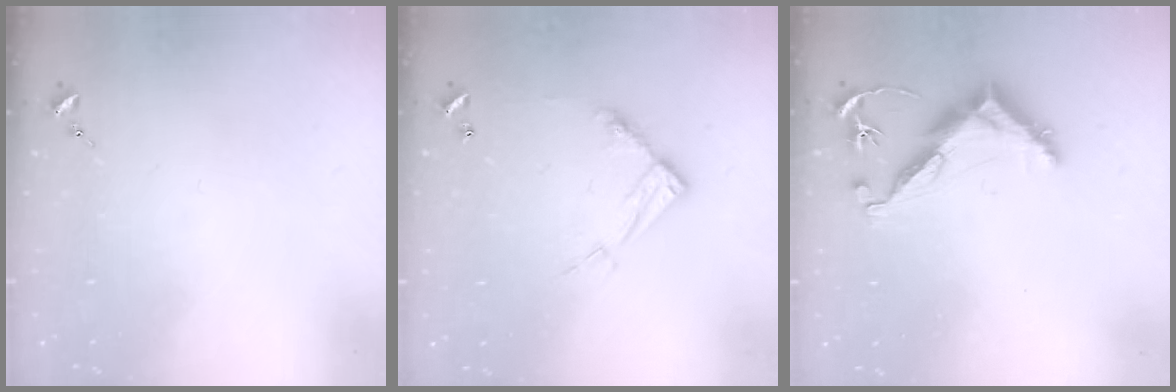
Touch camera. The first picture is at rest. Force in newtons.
{"total": 11.8, "press": 11.7, "slide": 1.1}
{"total": 11.7, "press": 11.7, "slide": 1.0}